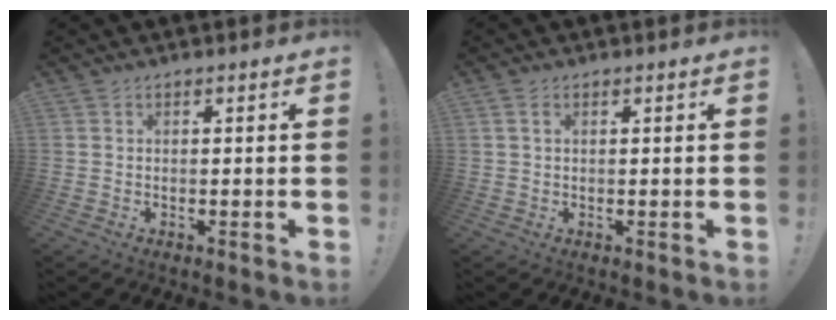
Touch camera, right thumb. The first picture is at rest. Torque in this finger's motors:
{"motor_torque": [0.10, -0.10, -0.16, 0.12, 0.09]}